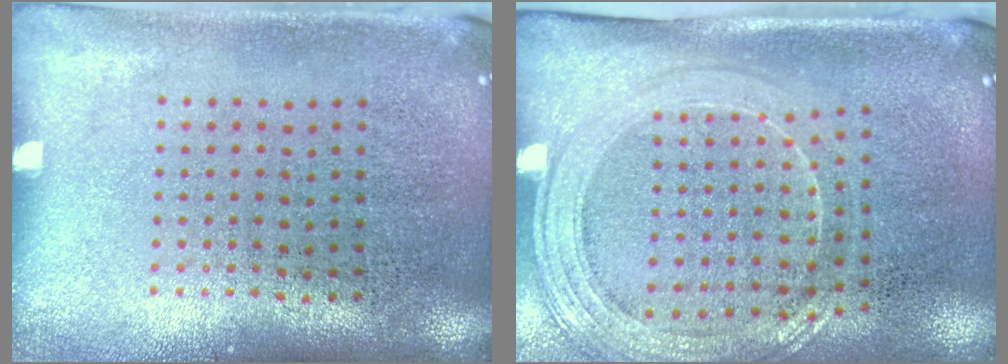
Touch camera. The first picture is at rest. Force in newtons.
{"total": 1.9, "press": 1.7, "slide": 1.0}